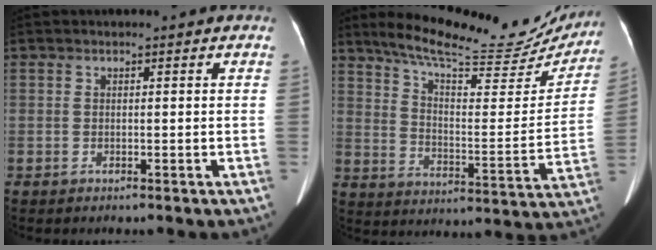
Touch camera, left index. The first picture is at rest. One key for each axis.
{"total": 22.8, "fx": 20.2, "fy": 4.7, "fz": 9.4, "tx": -0.139, "ty": -0.020, "tz": 0.273}